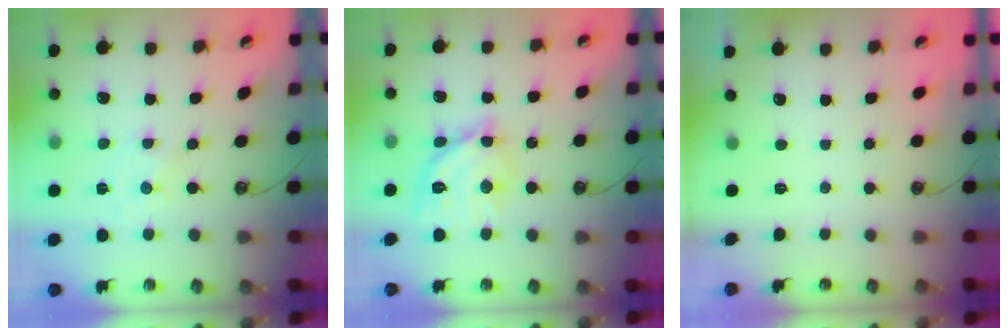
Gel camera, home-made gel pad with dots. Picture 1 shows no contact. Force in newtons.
{"total": 14.2, "press": 14.2, "slide": 1.0}
{"total": 0.0}